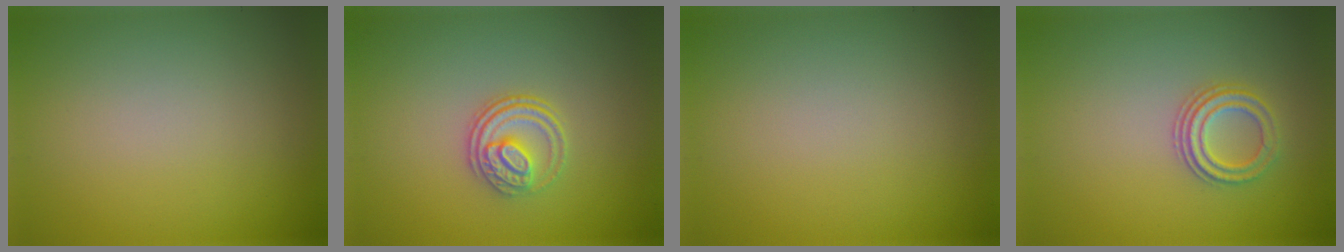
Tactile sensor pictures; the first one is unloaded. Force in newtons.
{"total": 2.9, "press": 2.4, "slide": 1.6}
{"total": 0.0}
{"total": 2.6, "press": 2.3, "slide": 1.2}